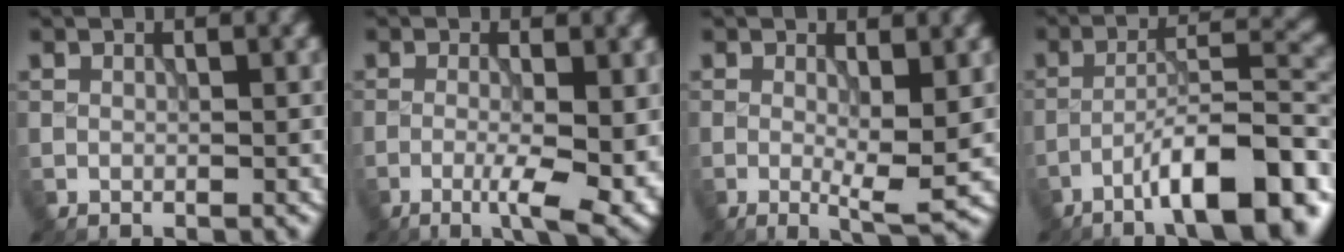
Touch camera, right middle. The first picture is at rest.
{"total": 6.5, "force": [-2.2, 1.8, 5.9], "torque": [-0.097, -0.010, -0.028]}
{"total": 3.6, "force": [-0.1, 0.6, 3.6], "torque": [-0.060, -0.011, -0.002]}
{"total": 11.3, "force": [-6.8, 2.6, 8.7], "torque": [-0.132, 0.017, -0.108]}